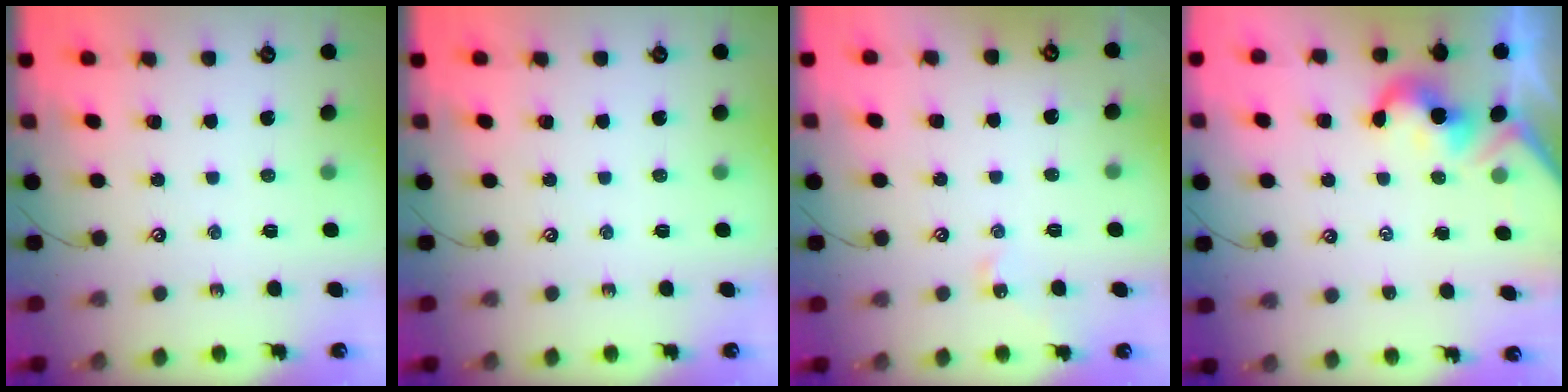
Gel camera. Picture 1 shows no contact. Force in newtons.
{"total": 0.0}
{"total": 2.8, "press": 2.7, "slide": 0.6}
{"total": 1.9, "press": 1.8, "slide": 0.5}